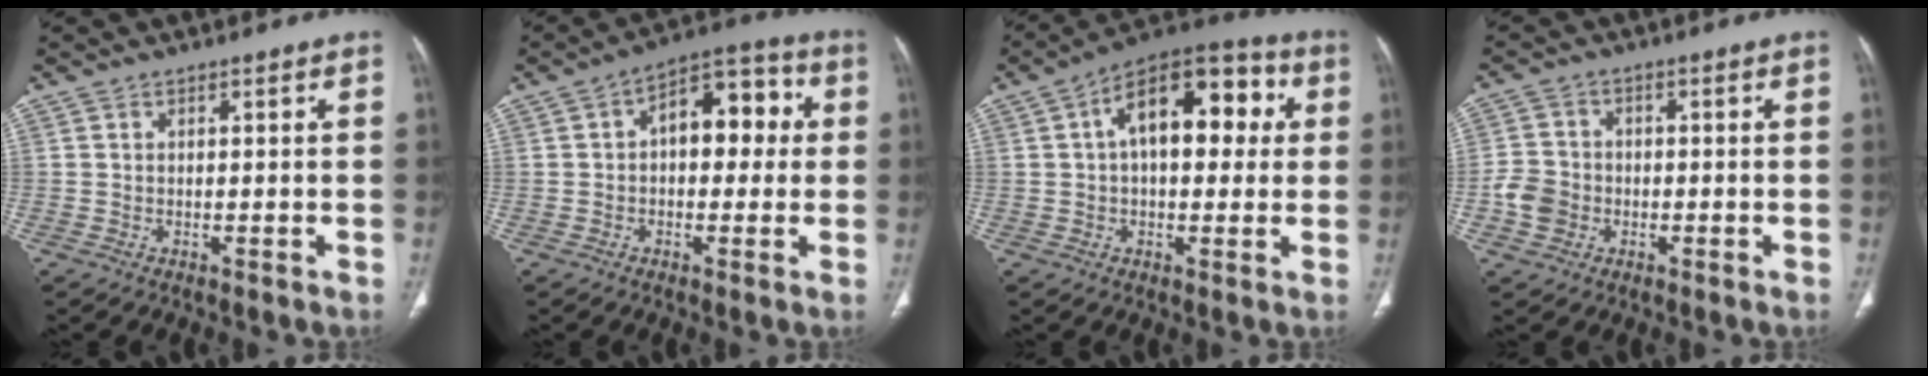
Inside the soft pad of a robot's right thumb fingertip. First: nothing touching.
{"total": 11.4, "force": [1.4, 6.7, 9.0], "torque": [-0.086, 0.033, 0.010]}
{"total": 16.1, "force": [2.8, 9.0, 13.1], "torque": [-0.151, 0.039, 0.033]}
{"total": 5.5, "force": [-1.5, 4.8, 2.4], "torque": [-0.030, 0.016, -0.033]}